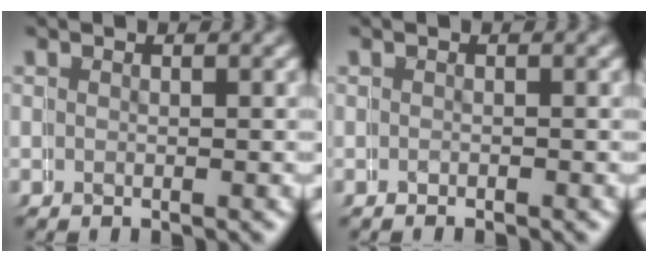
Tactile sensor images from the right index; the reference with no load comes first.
{"total": 0.8, "force": [-0.7, 0.4, 0.0], "torque": [0.002, -0.002, -0.011]}